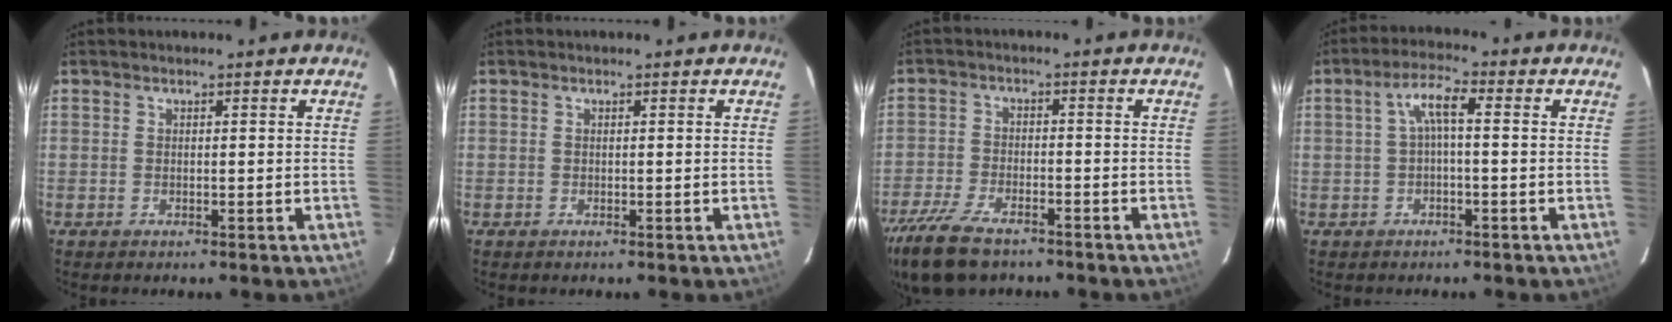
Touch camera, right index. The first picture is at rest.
{"total": 0.0}
{"total": 13.0, "force": [-9.6, 5.4, 6.8], "torque": [-0.175, -0.030, -0.180]}
{"total": 4.4, "force": [-0.1, 1.0, 4.2], "torque": [-0.084, 0.013, 0.002]}